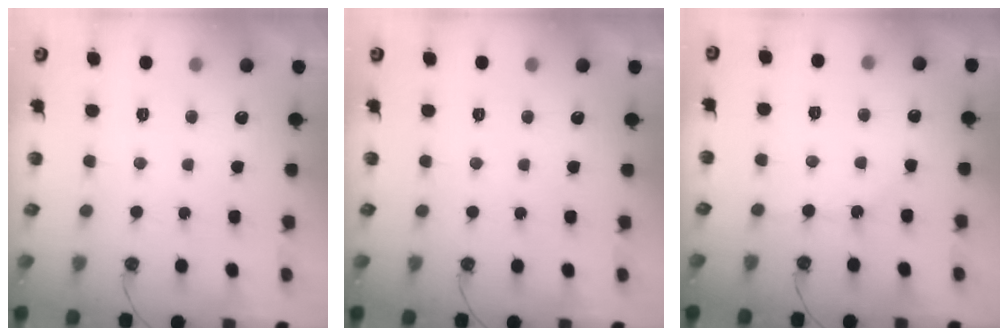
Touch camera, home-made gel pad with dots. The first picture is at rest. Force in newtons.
{"total": 0.0}
{"total": 4.4, "press": 4.4, "slide": 0.7}